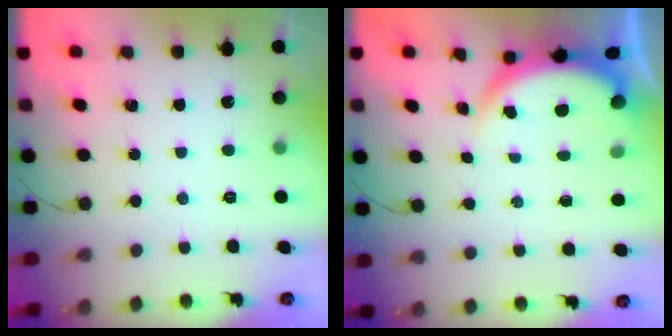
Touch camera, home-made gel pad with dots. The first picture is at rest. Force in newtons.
{"total": 3.8, "press": 3.8, "slide": 0.1}